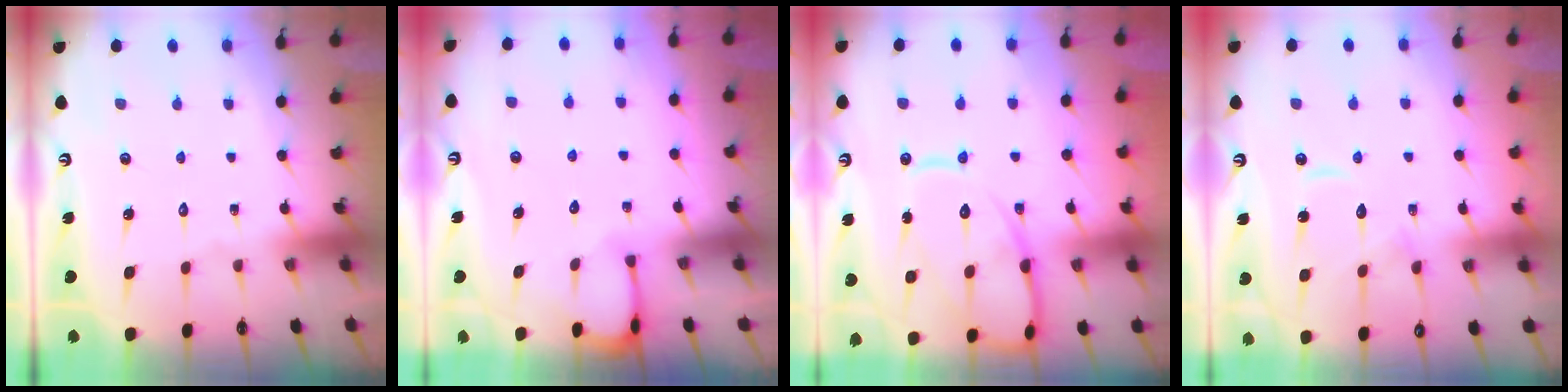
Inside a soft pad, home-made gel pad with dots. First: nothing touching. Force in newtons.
{"total": 3.6, "press": 3.6, "slide": 0.3}
{"total": 13.5, "press": 13.5, "slide": 1.3}
{"total": 10.4, "press": 10.4, "slide": 1.1}